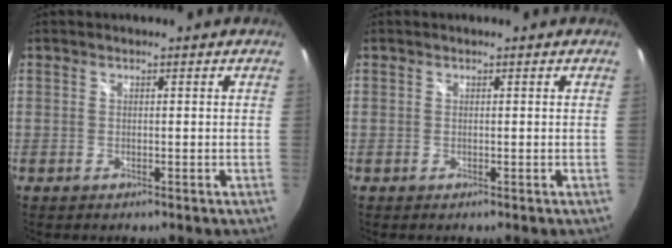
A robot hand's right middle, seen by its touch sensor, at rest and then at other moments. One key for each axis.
{"total": 0.0}